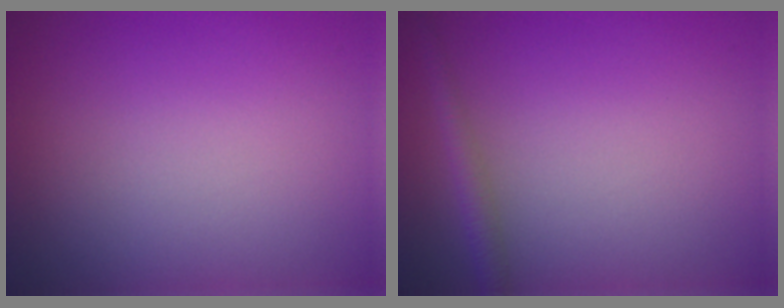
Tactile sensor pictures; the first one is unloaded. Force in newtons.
{"total": 1.6, "press": 1.6, "slide": 0.1}